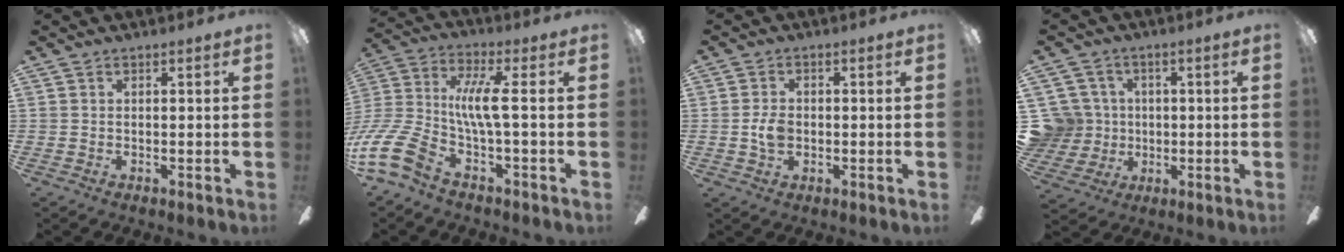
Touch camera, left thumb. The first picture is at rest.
{"total": 14.3, "force": [-3.2, 5.3, 12.9], "torque": [-0.295, -0.004, -0.064]}
{"total": 4.0, "force": [-0.4, 2.8, 2.9], "torque": [-0.058, 0.005, -0.009]}
{"total": 10.2, "force": [1.0, 9.9, 2.2], "torque": [-0.090, -0.001, 0.030]}